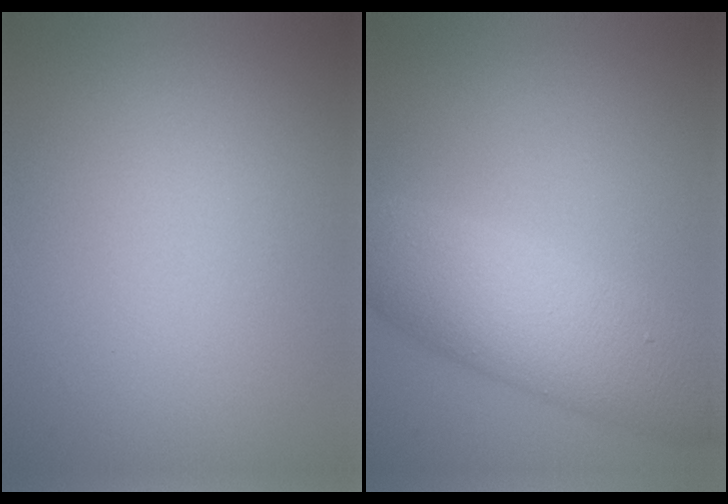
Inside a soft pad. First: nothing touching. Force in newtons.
{"total": 7.5, "press": 7.5, "slide": 0.1}